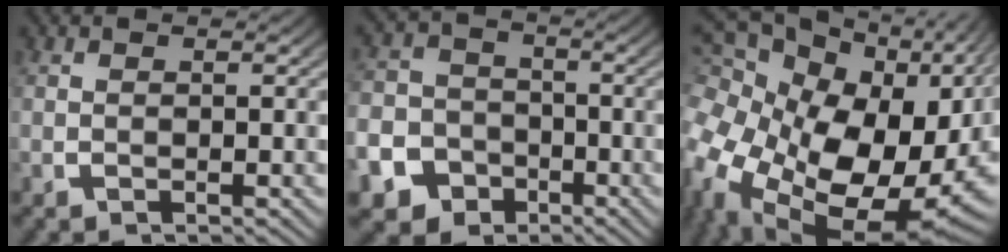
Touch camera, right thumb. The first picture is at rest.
{"total": 12.3, "force": [-7.3, 9.6, 2.3], "torque": [-0.050, -0.050, -0.128]}
{"total": 22.1, "force": [-1.6, 15.3, 15.9], "torque": [-0.318, -0.073, 0.005]}